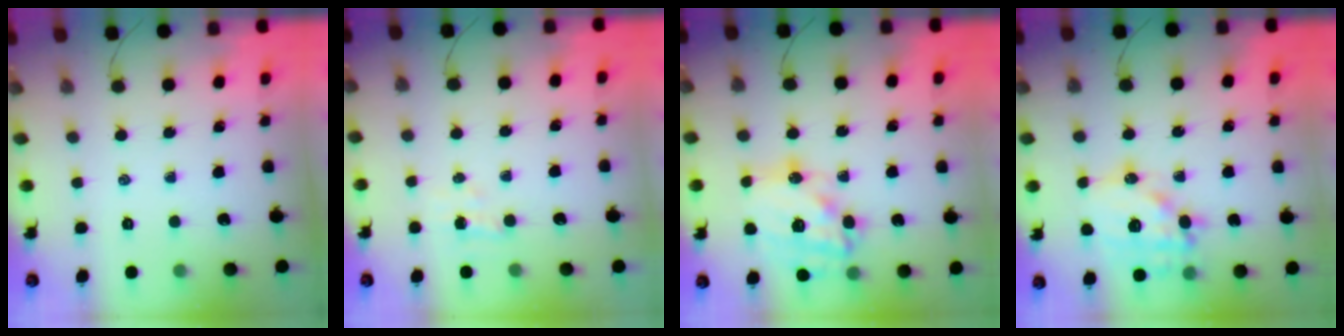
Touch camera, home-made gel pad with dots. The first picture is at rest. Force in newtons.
{"total": 2.5, "press": 2.3, "slide": 0.8}
{"total": 20.6, "press": 20.3, "slide": 3.9}
{"total": 15.2, "press": 14.9, "slide": 3.2}